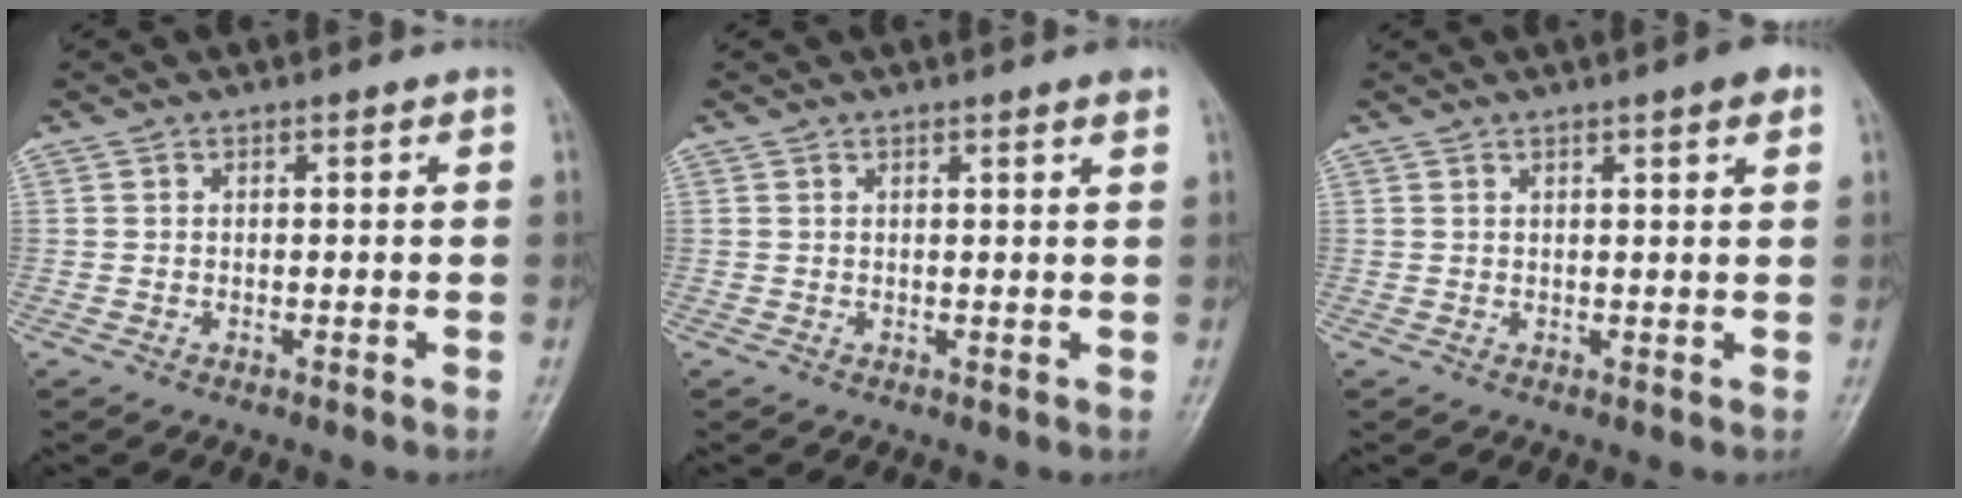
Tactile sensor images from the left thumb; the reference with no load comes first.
{"total": 1.9, "force": [1.3, -0.1, 1.3], "torque": [-0.016, -0.002, 0.017]}
{"total": 3.1, "force": [1.8, 0.4, 2.5], "torque": [-0.032, -0.006, 0.022]}